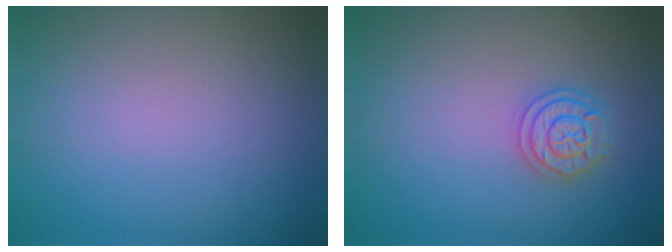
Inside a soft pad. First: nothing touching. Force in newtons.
{"total": 2.4, "press": 2.4, "slide": 0.4}